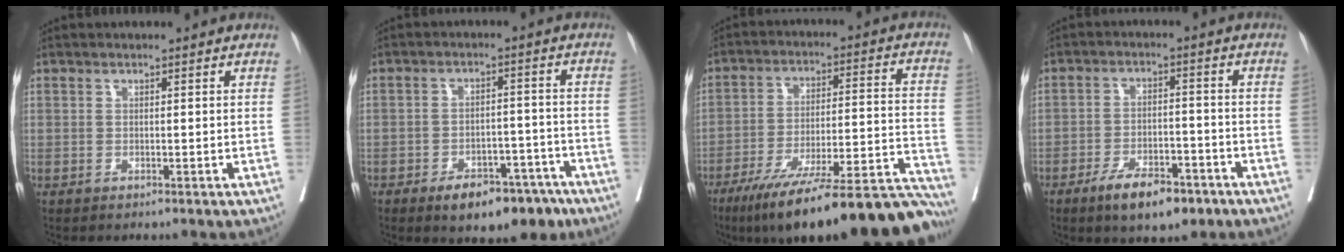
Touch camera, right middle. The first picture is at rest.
{"total": 9.9, "force": [-6.8, 4.6, 5.5], "torque": [-0.063, 0.013, -0.096]}
{"total": 27.8, "force": [-23.1, 2.8, 15.1], "torque": [-0.137, 0.002, -0.333]}
{"total": 8.4, "force": [-5.6, 3.0, 5.6], "torque": [-0.092, -0.003, -0.088]}